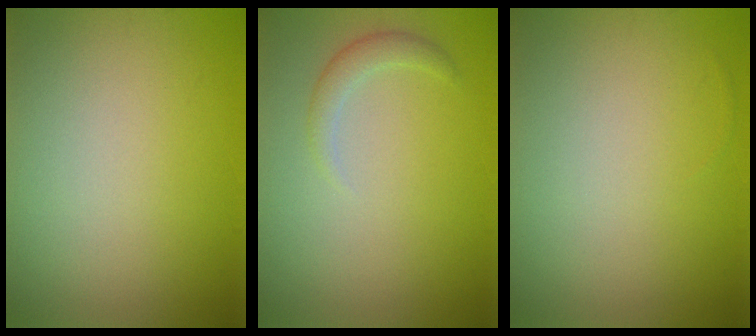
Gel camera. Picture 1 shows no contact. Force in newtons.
{"total": 1.5, "press": 1.5, "slide": 0.1}
{"total": 0.0}